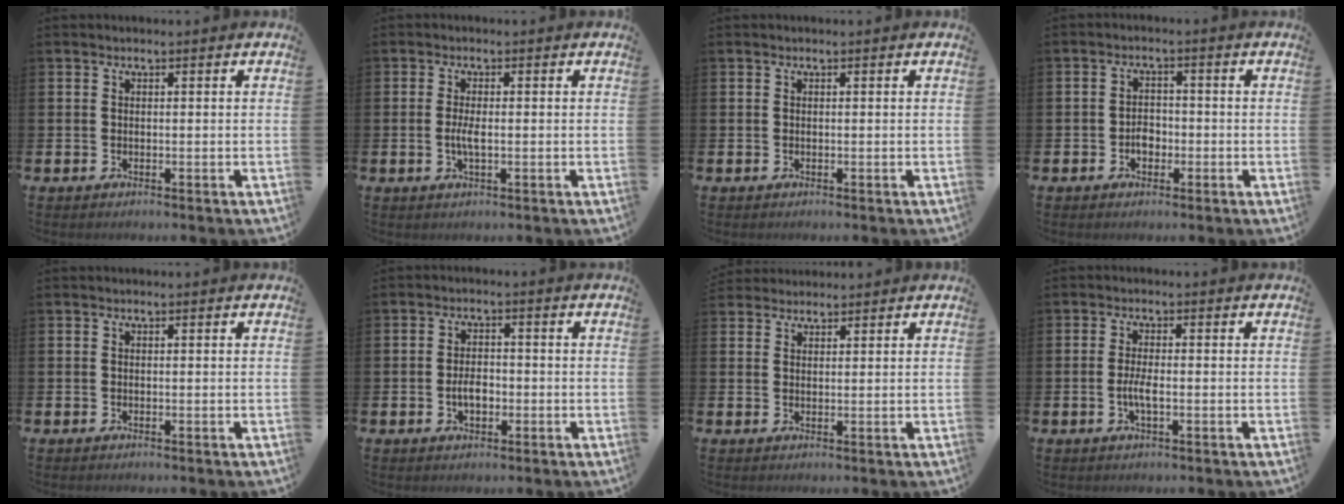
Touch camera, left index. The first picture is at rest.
{"total": 2.3, "force": [-0.3, 0.7, 2.2], "torque": [-0.035, -0.002, -0.006]}
{"total": 0.0}
{"total": 2.4, "force": [-0.8, 1.8, 1.3], "torque": [-0.015, 0.000, -0.020]}
{"total": 0.0}
{"total": 3.1, "force": [-0.7, 1.9, 2.4], "torque": [-0.026, -0.004, -0.019]}
{"total": 2.4, "force": [2.3, 0.7, -0.1], "torque": [-0.002, -0.004, 0.044]}
{"total": 2.7, "force": [-0.6, 0.7, 2.5], "torque": [-0.047, -0.004, -0.014]}